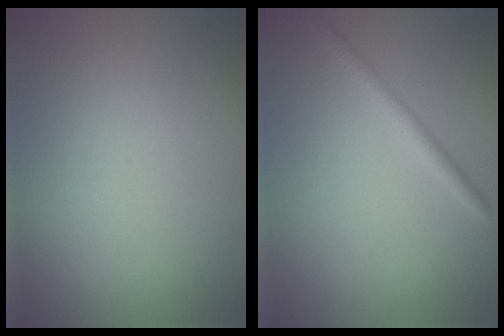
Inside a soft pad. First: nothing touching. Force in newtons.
{"total": 1.7, "press": 1.7, "slide": 0.1}